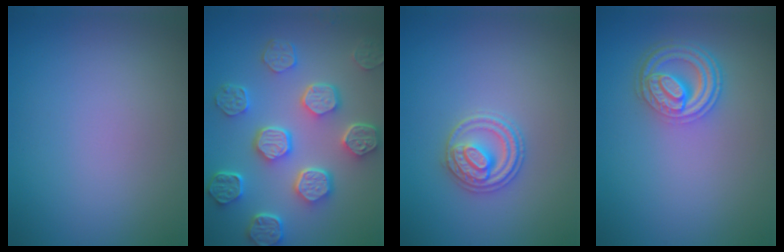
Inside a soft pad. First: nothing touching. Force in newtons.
{"total": 7.6, "press": 5.9, "slide": 4.8}
{"total": 2.8, "press": 2.7, "slide": 0.6}
{"total": 4.5, "press": 3.5, "slide": 2.7}